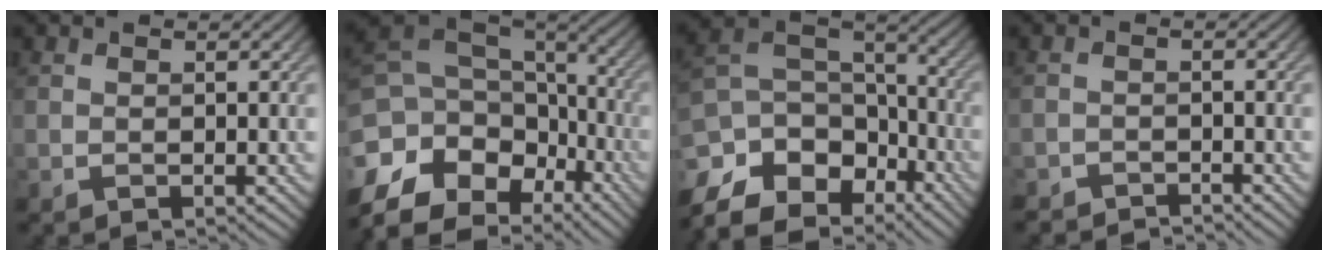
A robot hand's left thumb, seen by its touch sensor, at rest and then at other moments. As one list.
[{"total": 16.9, "force": [-7.9, 11.7, 9.3], "torque": [-0.252, -0.029, -0.092]}, {"total": 14.4, "force": [-8.7, 8.6, 7.5], "torque": [-0.213, -0.028, -0.124]}, {"total": 2.5, "force": [-2.4, 0.5, 0.1], "torque": [0.001, -0.003, -0.048]}]